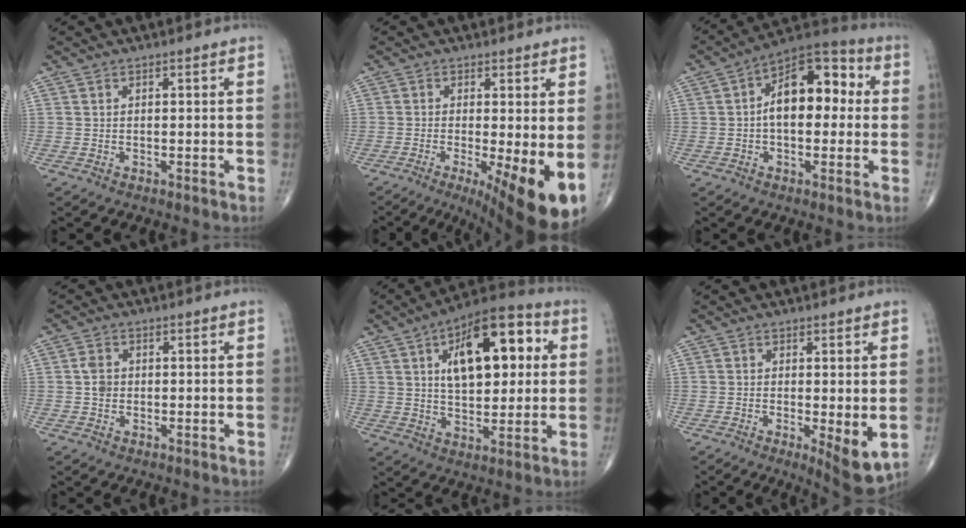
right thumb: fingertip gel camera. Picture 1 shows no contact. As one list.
[{"total": 12.5, "force": [-3.0, 3.2, 11.8], "torque": [-0.160, -0.020, -0.035]}, {"total": 14.1, "force": [1.3, 8.0, 11.5], "torque": [-0.147, 0.036, 0.006]}, {"total": 2.6, "force": [0.0, 2.1, 1.5], "torque": [-0.024, 0.003, -0.003]}, {"total": 19.2, "force": [5.2, 9.6, 15.8], "torque": [-0.202, 0.010, 0.077]}, {"total": 6.2, "force": [-0.8, 1.8, 5.9], "torque": [-0.084, -0.020, -0.011]}]